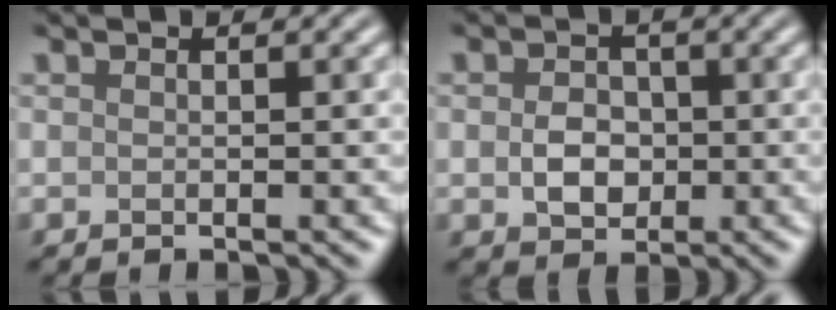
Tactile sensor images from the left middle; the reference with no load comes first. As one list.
[{"total": 2.9, "force": [-0.3, 2.3, 1.8], "torque": [-0.034, -0.001, -0.010]}]